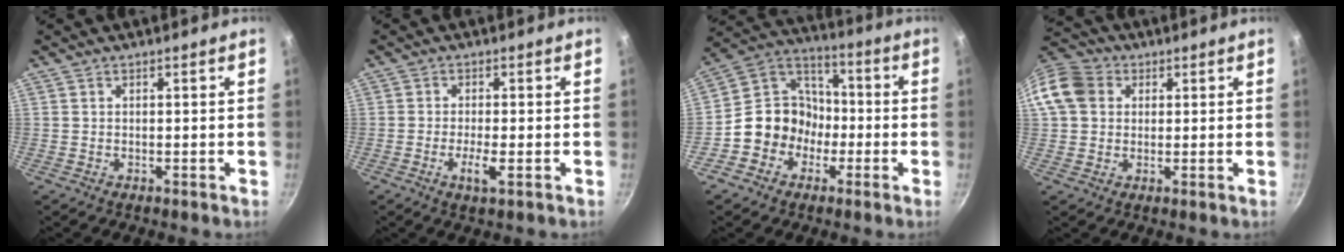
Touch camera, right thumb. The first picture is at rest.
{"total": 3.5, "force": [-1.1, 0.7, 3.2], "torque": [-0.065, 0.002, -0.023]}
{"total": 11.9, "force": [-3.7, 10.5, 4.3], "torque": [-0.019, 0.052, -0.080]}
{"total": 10.9, "force": [2.3, 9.2, 5.5], "torque": [-0.093, 0.021, 0.026]}